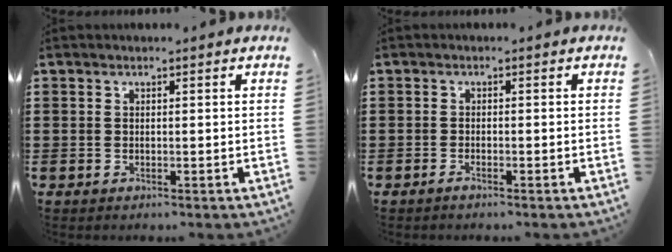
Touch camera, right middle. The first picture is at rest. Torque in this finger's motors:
{"motor_torque": [0.88, 1.08, -0.03, -0.01]}